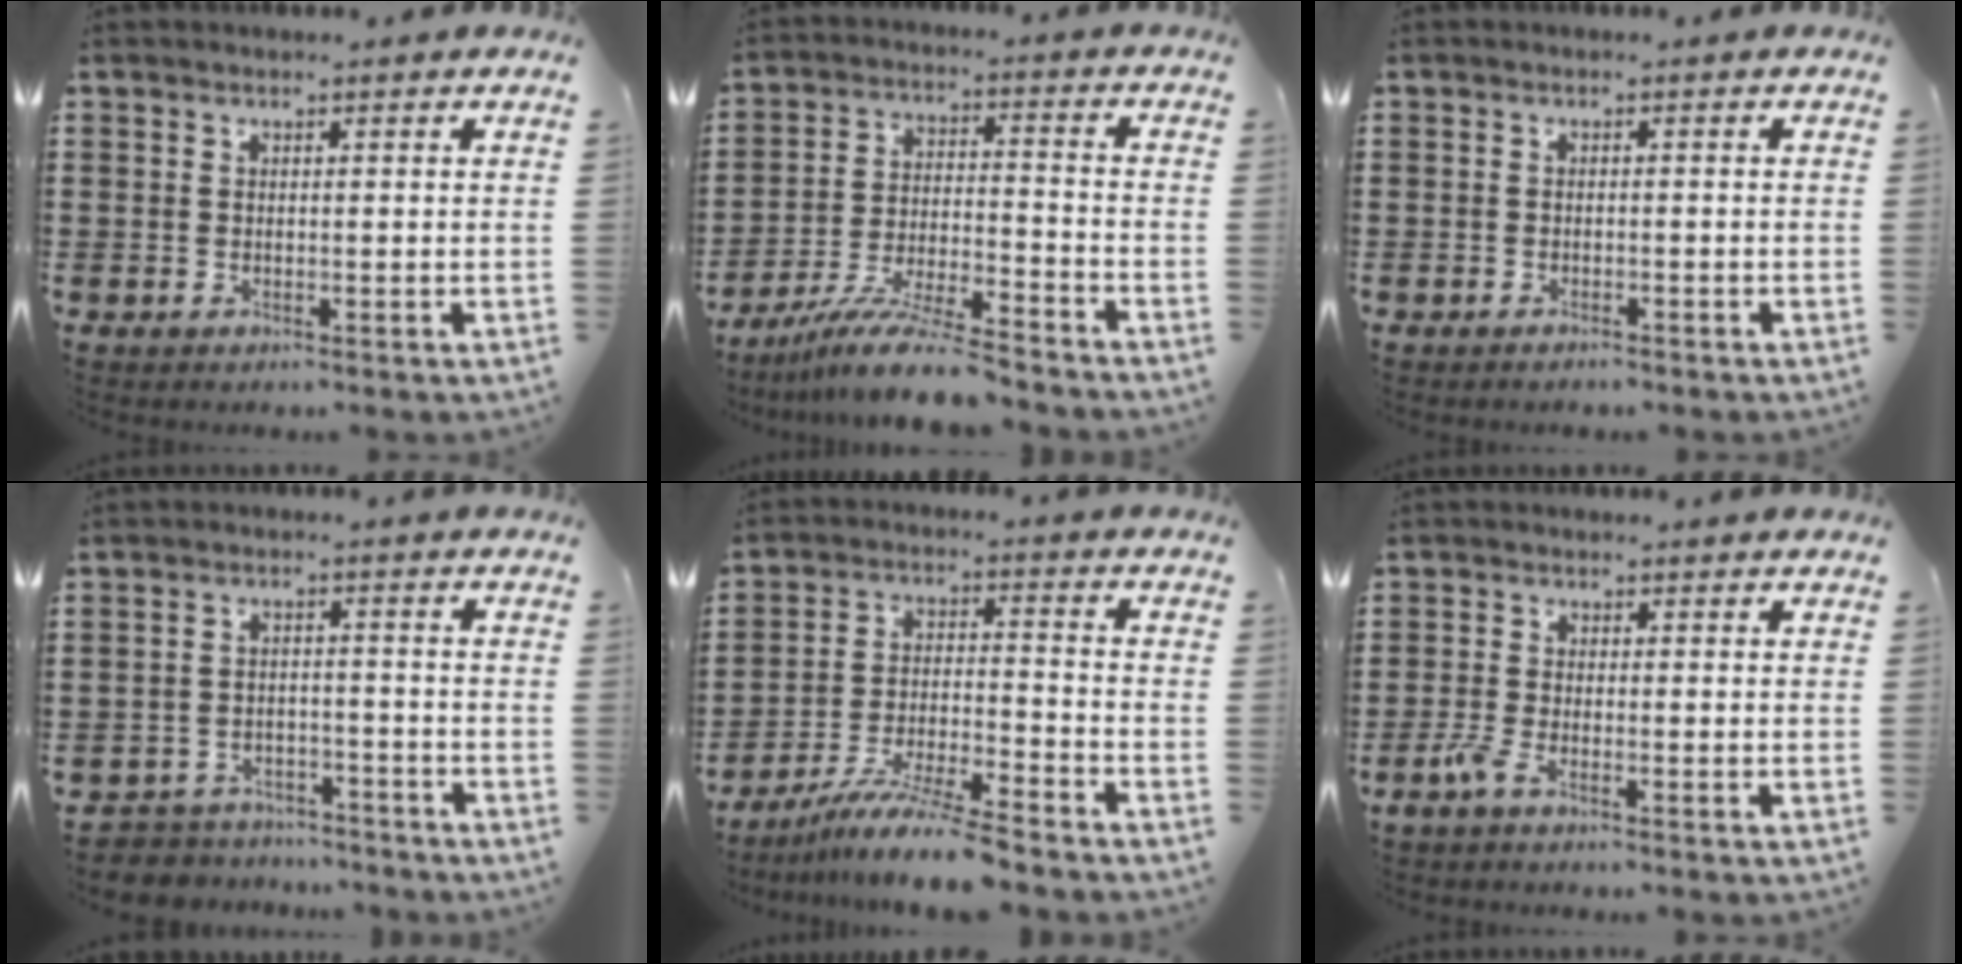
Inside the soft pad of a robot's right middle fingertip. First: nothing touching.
{"total": 10.1, "force": [-8.9, 0.5, 4.8], "torque": [-0.093, 0.008, -0.173]}
{"total": 0.8, "force": [-0.8, 0.1, 0.2], "torque": [-0.006, -0.001, -0.016]}
{"total": 3.8, "force": [-3.7, 0.8, -0.3], "torque": [-0.004, 0.001, -0.081]}
{"total": 8.8, "force": [-7.9, -0.2, 3.9], "torque": [-0.078, -0.002, -0.154]}
{"total": 2.3, "force": [-1.5, 0.5, 1.7], "torque": [-0.052, -0.007, -0.034]}